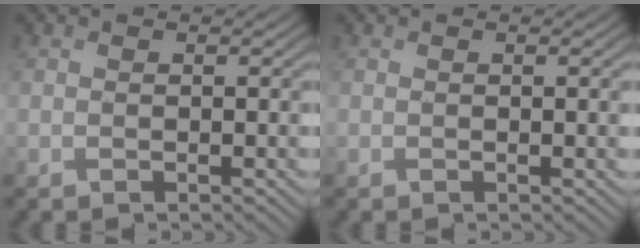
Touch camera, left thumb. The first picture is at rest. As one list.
[{"total": 1.5, "force": [0.1, 0.2, 1.5], "torque": [-0.021, 0.002, 0.001]}]